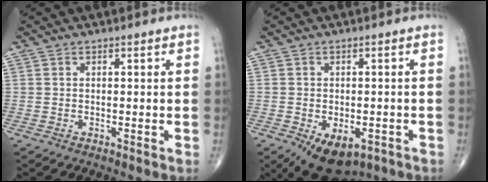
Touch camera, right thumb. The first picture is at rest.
{"total": 9.5, "force": [-4.9, 5.5, 6.0], "torque": [-0.080, 0.008, -0.062]}